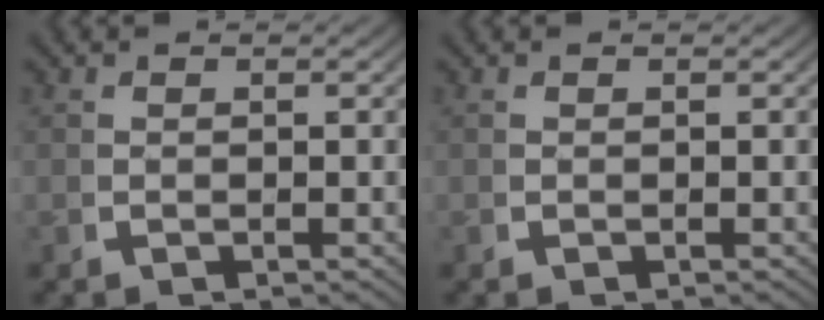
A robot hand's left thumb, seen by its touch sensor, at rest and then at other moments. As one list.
[{"total": 0.0}]